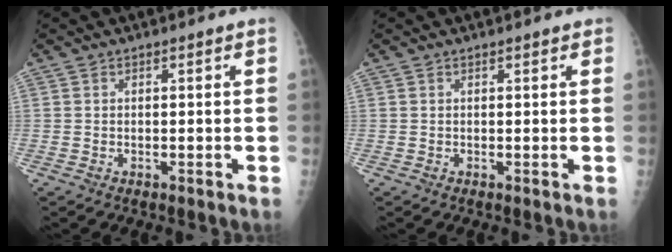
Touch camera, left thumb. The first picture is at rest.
{"total": 0.9, "force": [0.7, 0.4, 0.5], "torque": [-0.007, -0.001, 0.006]}